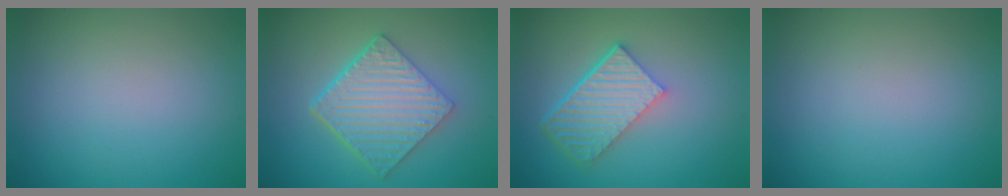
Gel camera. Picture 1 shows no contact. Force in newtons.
{"total": 6.5, "press": 4.5, "slide": 4.7}
{"total": 6.1, "press": 4.2, "slide": 4.4}
{"total": 0.0}